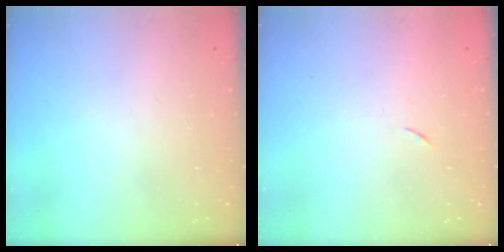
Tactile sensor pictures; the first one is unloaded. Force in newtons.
{"total": 3.8, "press": 3.7, "slide": 0.7}